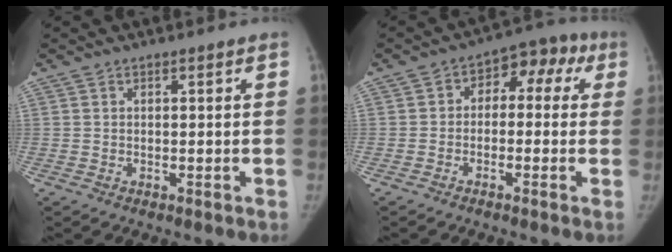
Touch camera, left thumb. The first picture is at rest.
{"total": 8.1, "force": [0.7, 5.7, 5.7], "torque": [-0.028, 0.041, -0.008]}